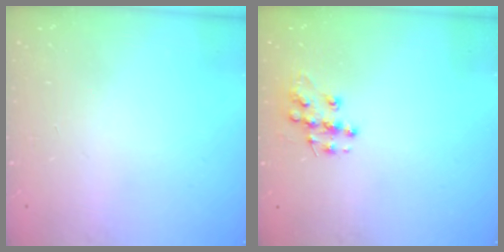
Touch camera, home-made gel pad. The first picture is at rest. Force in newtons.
{"total": 9.0, "press": 9.0, "slide": 0.4}